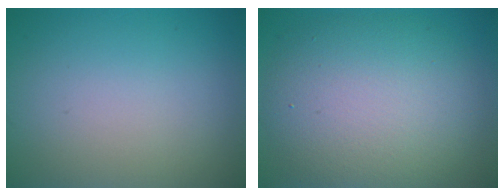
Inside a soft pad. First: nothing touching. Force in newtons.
{"total": 9.4, "press": 9.4, "slide": 0.5}